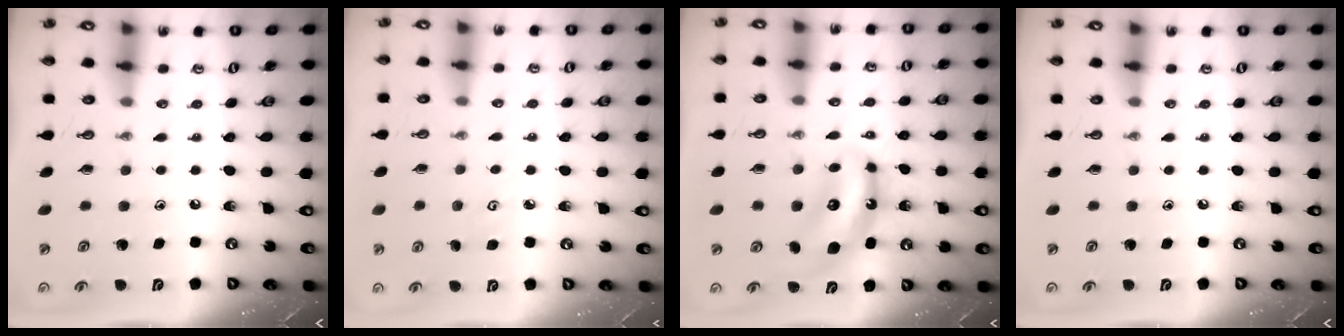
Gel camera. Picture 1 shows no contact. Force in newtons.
{"total": 2.8, "press": 2.8, "slide": 0.3}
{"total": 8.2, "press": 8.2, "slide": 0.7}
{"total": 0.0}